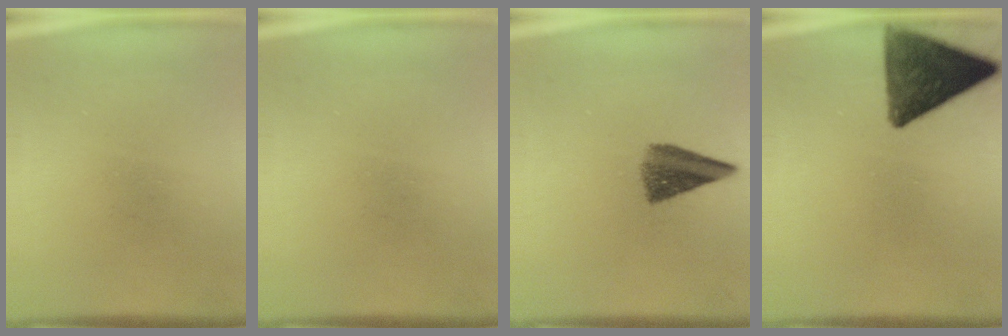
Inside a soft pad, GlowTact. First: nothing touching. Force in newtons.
{"total": 0.0}
{"total": 6.4}
{"total": 12.4}